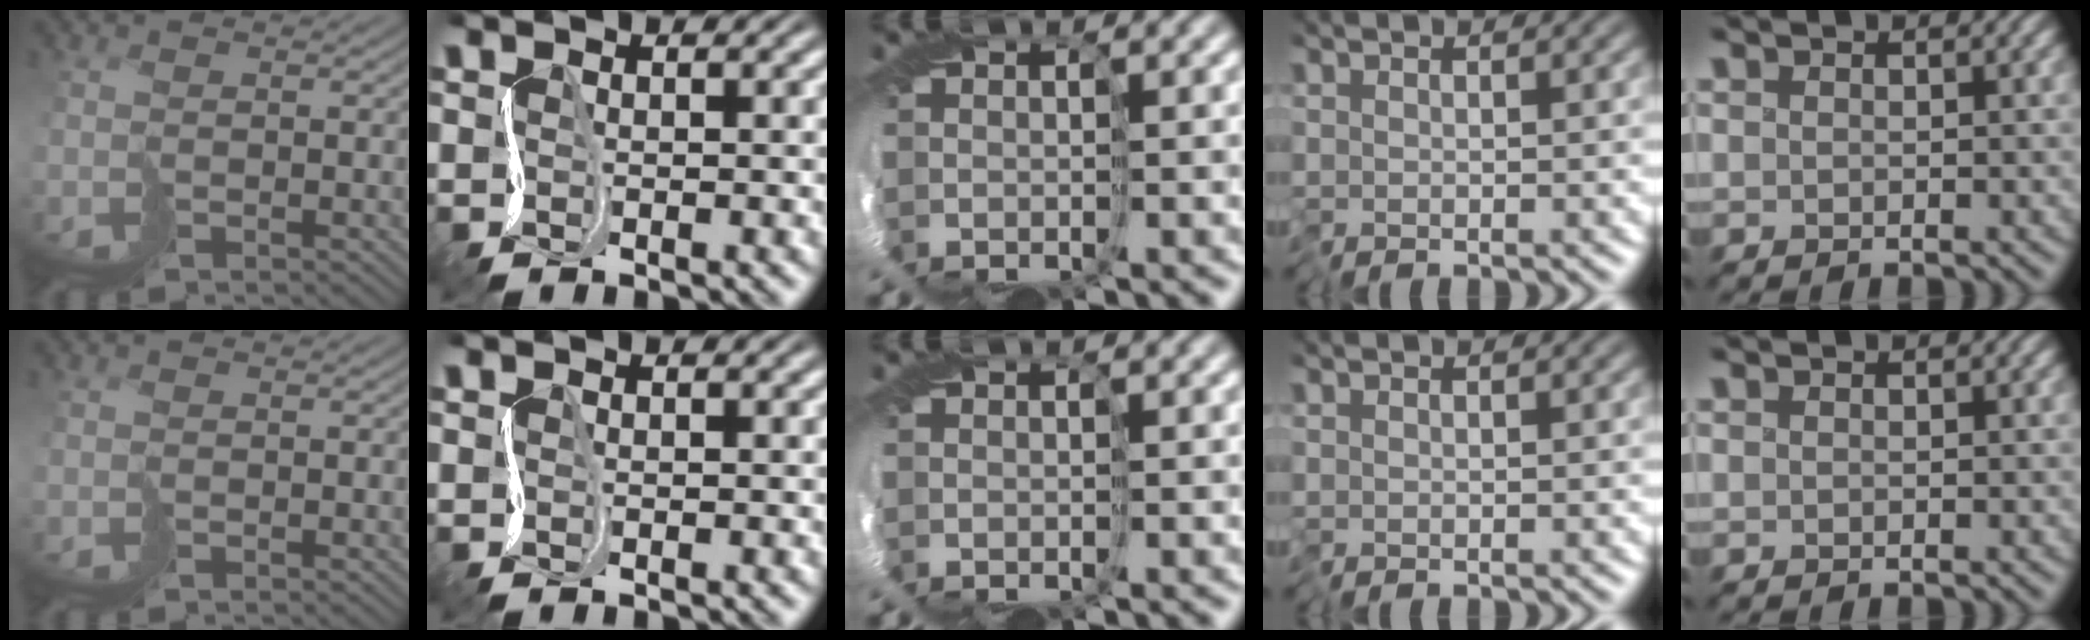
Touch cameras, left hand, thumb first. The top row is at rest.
{}